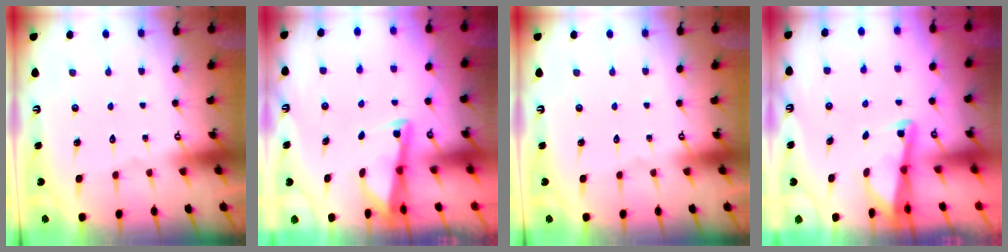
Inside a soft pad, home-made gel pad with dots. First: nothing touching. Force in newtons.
{"total": 2.5, "press": 2.5, "slide": 0.1}
{"total": 0.0}
{"total": 2.2, "press": 2.2, "slide": 0.3}